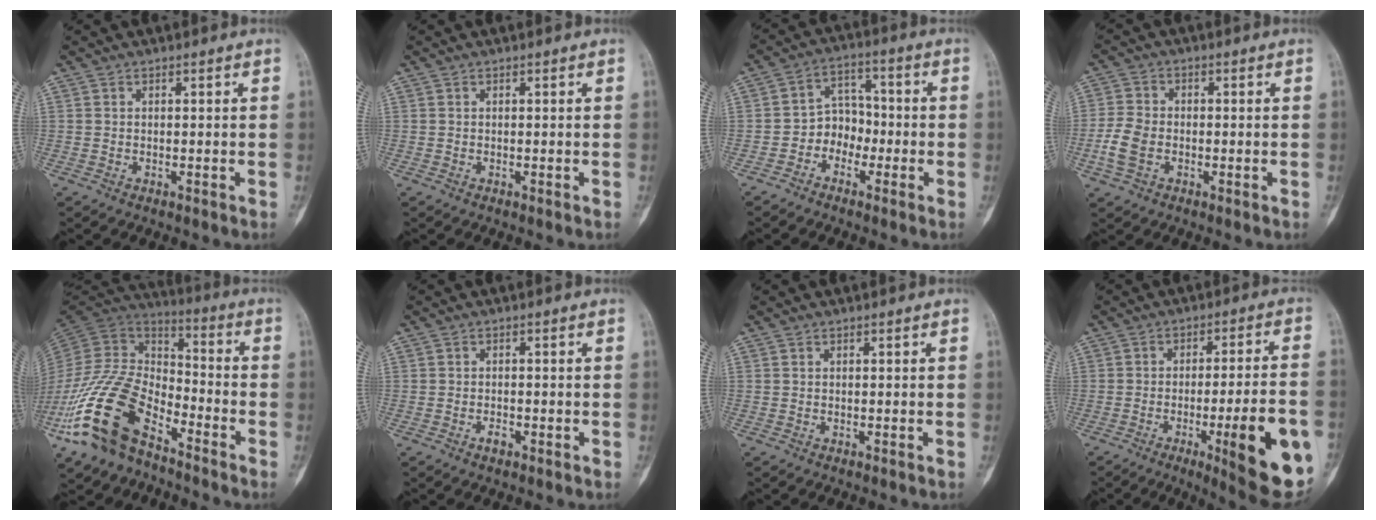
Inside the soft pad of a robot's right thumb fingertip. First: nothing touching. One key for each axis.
{"total": 0.0}
{"total": 6.5, "fx": -2.6, "fy": 5.3, "fz": 2.8, "tx": -0.009, "ty": 0.037, "tz": -0.058}
{"total": 6.1, "fx": -1.7, "fy": 4.3, "fz": 4.0, "tx": -0.091, "ty": 0.011, "tz": -0.037}
{"total": 20.9, "fx": -11.9, "fy": 10.9, "fz": 13.3, "tx": -0.253, "ty": 0.066, "tz": -0.226}
{"total": 1.5, "fx": -0.8, "fy": 0.8, "fz": 0.9, "tx": -0.015, "ty": 0.004, "tz": -0.014}
{"total": 0.0}
{"total": 15.8, "fx": -5.2, "fy": 3.1, "fz": 14.6, "tx": -0.155, "ty": 0.004, "tz": -0.057}